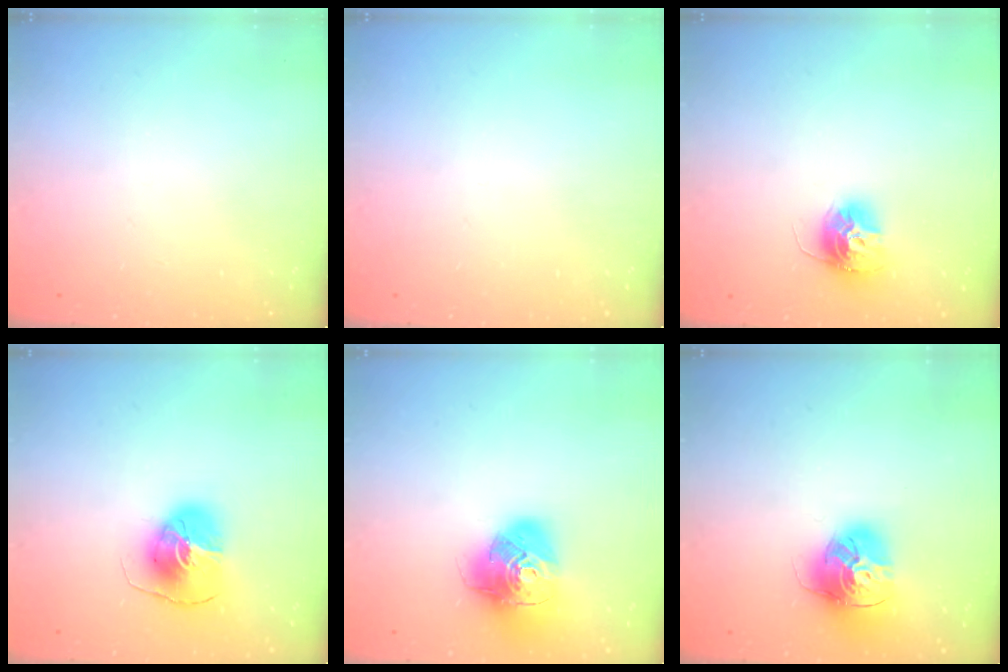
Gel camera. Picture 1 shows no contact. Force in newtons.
{"total": 0.0}
{"total": 12.4, "press": 12.4, "slide": 1.0}
{"total": 10.5, "press": 10.5, "slide": 1.3}
{"total": 17.5, "press": 17.4, "slide": 2.0}
{"total": 18.0, "press": 17.9, "slide": 1.7}